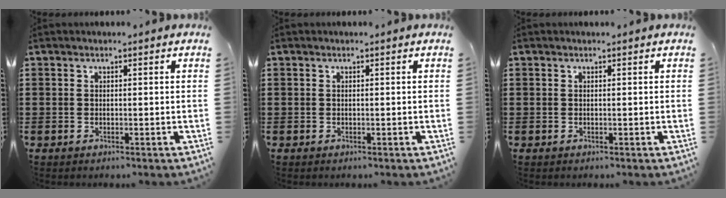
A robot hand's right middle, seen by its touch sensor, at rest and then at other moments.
{"total": 0.0}
{"total": 0.0}